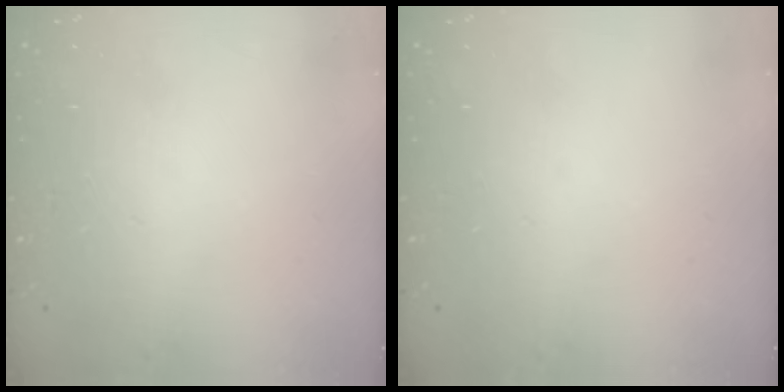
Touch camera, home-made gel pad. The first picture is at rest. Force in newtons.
{"total": 0.0}